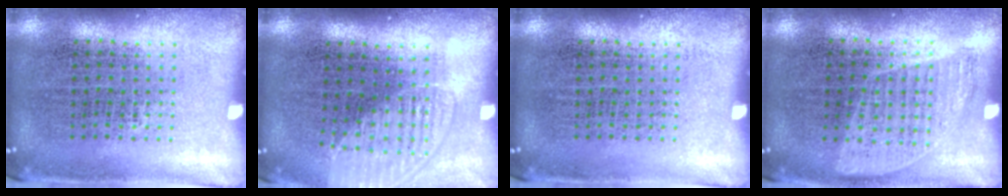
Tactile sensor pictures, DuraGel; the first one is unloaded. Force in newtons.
{"total": 1.4, "press": 1.2, "slide": 0.7}
{"total": 0.0}
{"total": 0.9, "press": 0.8, "slide": 0.5}